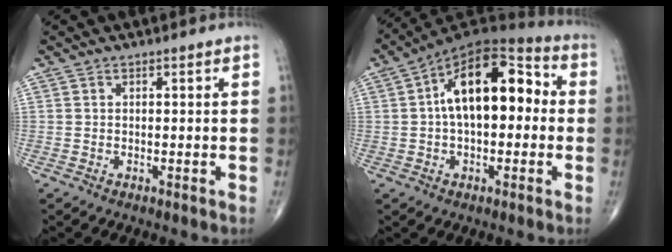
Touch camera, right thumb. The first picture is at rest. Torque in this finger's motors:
{"motor_torque": [-0.09, 1.52, 1.31, 0.33, 0.17]}